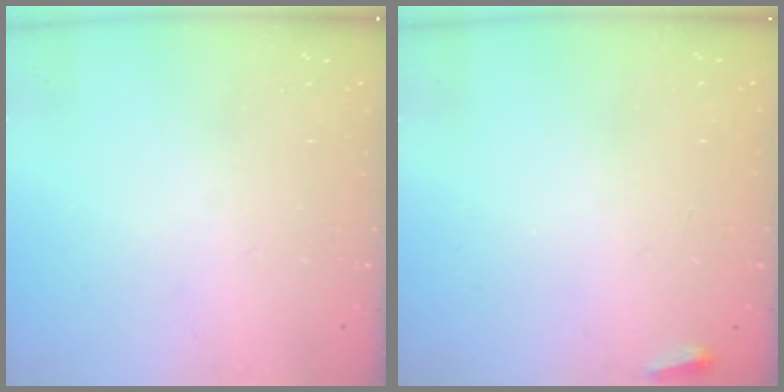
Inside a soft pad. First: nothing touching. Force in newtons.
{"total": 2.7, "press": 2.6, "slide": 0.9}